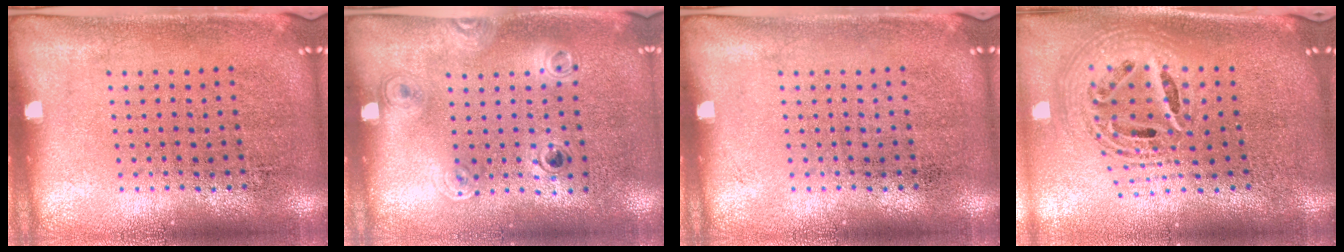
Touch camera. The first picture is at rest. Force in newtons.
{"total": 1.1, "press": 0.9, "slide": 0.7}
{"total": 0.0}
{"total": 2.3, "press": 1.7, "slide": 1.5}